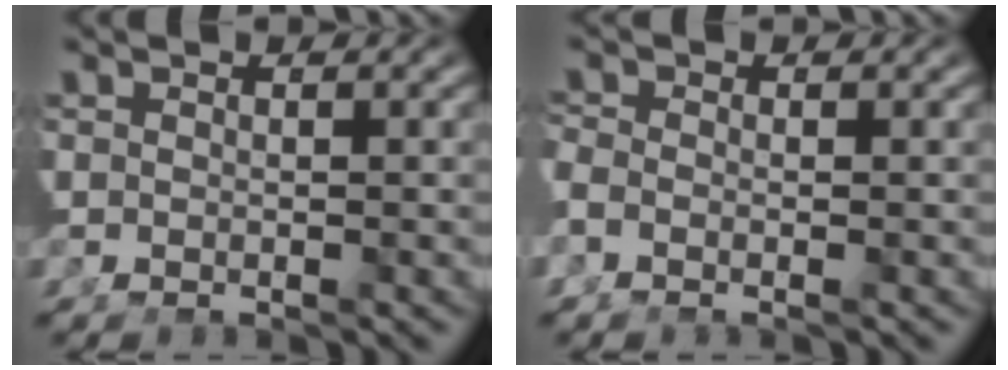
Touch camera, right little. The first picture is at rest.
{"total": 0.9, "force": [-0.5, 0.1, 0.7], "torque": [-0.023, -0.007, -0.007]}